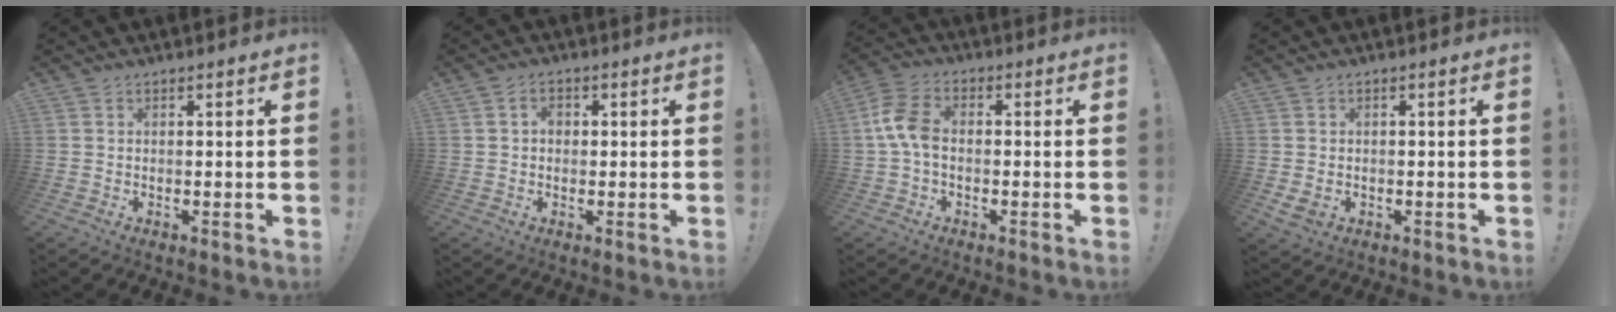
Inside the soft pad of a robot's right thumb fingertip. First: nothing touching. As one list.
[{"total": 2.7, "force": [0.1, 2.2, 1.6], "torque": [-0.016, 0.001, -0.003]}, {"total": 8.8, "force": [-0.6, 5.4, 6.9], "torque": [-0.138, 0.010, -0.006]}, {"total": 3.4, "force": [-0.5, 2.4, 2.3], "torque": [-0.047, -0.003, -0.008]}]